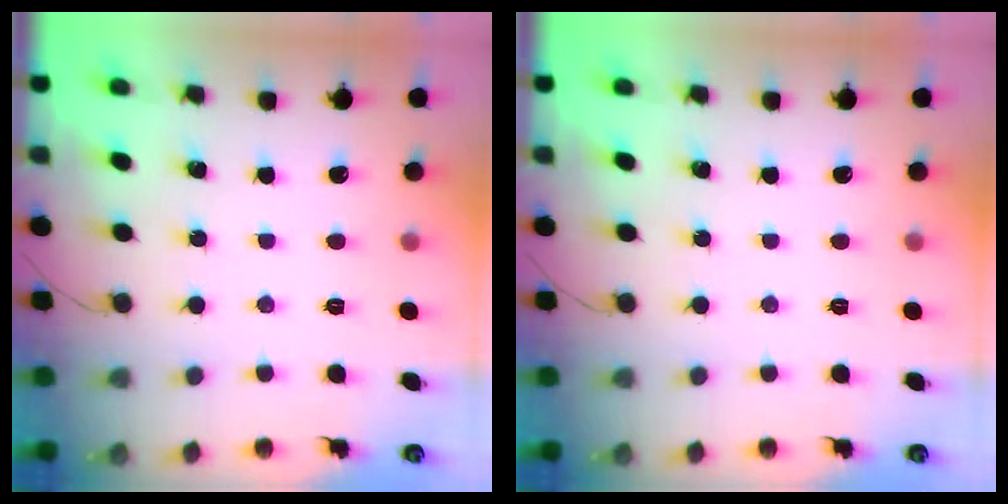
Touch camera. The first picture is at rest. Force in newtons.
{"total": 0.0}